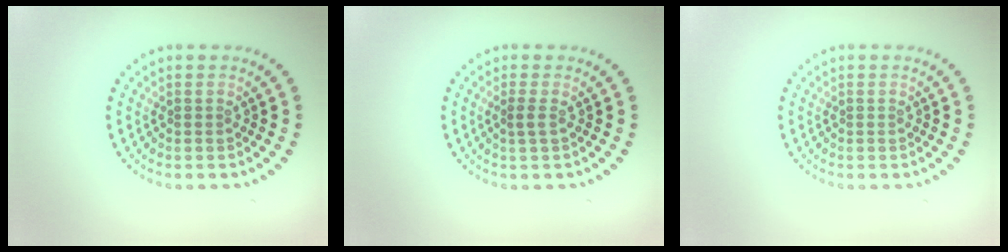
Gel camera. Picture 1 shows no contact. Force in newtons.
{"total": 0.8, "press": 0.7, "slide": 0.4}
{"total": 0.0}